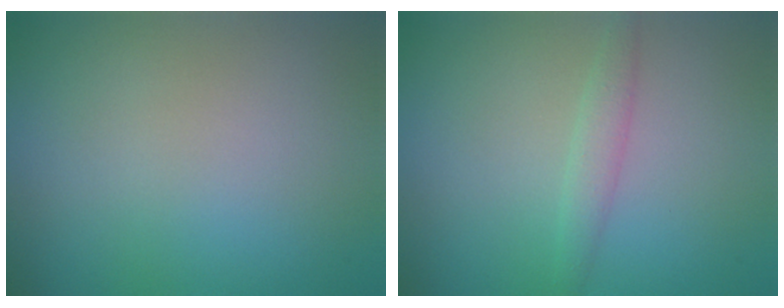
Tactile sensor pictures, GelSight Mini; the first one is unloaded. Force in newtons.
{"total": 1.5, "press": 1.5, "slide": 0.1}